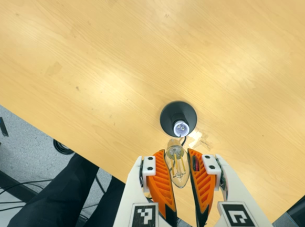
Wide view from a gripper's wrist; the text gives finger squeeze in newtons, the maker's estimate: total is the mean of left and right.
{"total": 21.4, "left": 26.1, "right": 16.7}